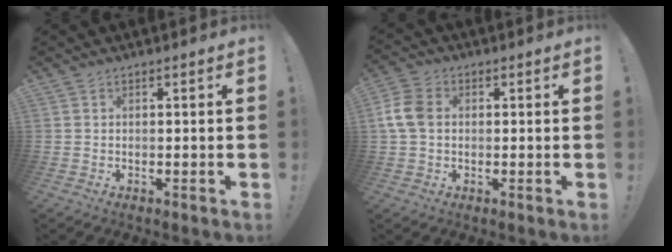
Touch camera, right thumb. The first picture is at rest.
{"total": 8.3, "force": [0.8, 6.0, 5.7], "torque": [-0.122, 0.009, 0.017]}